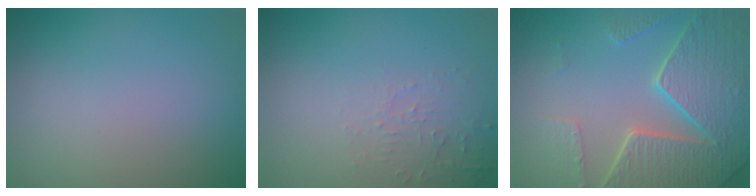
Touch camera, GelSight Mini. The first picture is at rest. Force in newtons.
{"total": 1.9, "press": 1.9, "slide": 0.3}
{"total": 8.4, "press": 6.1, "slide": 5.7}